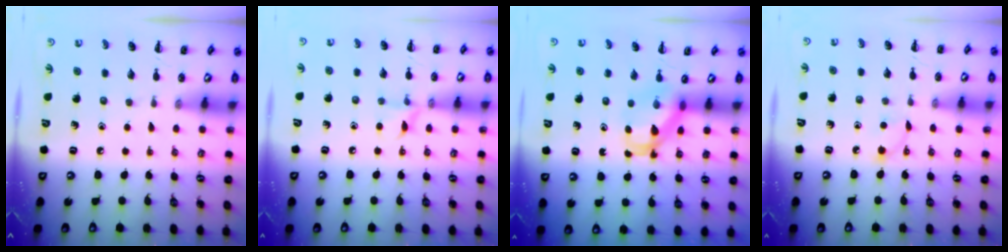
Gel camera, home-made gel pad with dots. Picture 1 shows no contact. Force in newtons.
{"total": 6.2, "press": 6.0, "slide": 1.4}
{"total": 5.3, "press": 5.3, "slide": 0.8}
{"total": 2.8, "press": 2.7, "slide": 0.9}